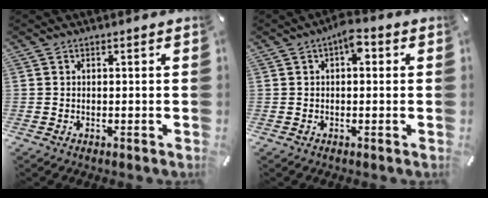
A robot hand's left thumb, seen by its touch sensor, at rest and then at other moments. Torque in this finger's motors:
{"motor_torque": [0.51, 0.41, 0.55, -0.32, 0.20]}